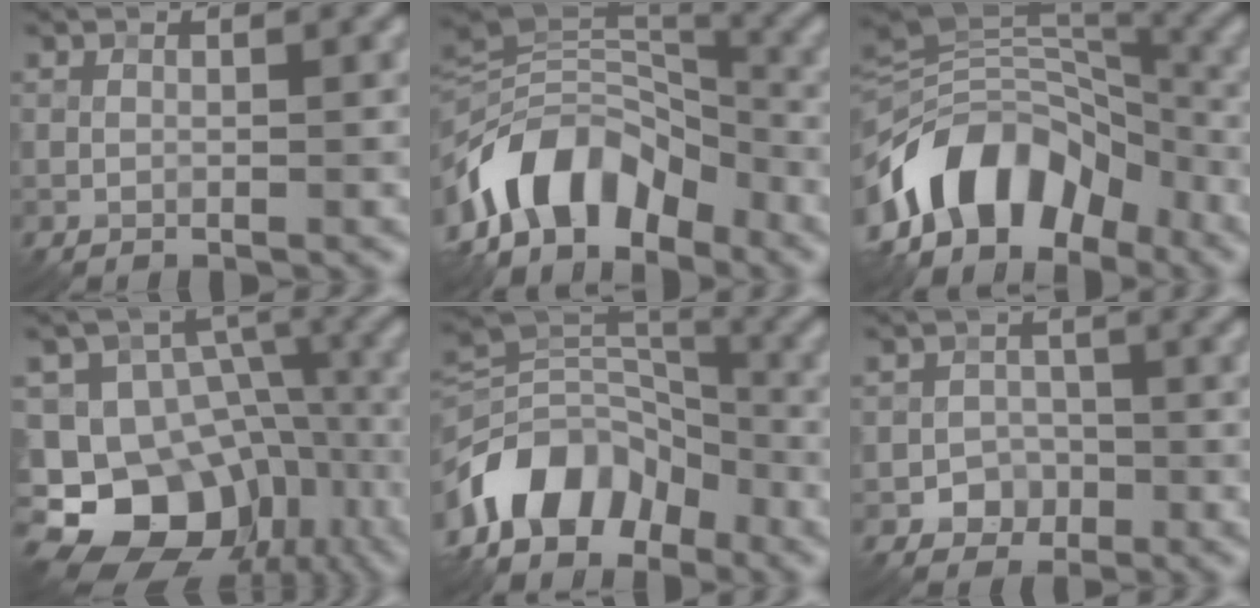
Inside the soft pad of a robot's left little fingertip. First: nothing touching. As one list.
[{"total": 9.3, "force": [-5.6, 5.3, 5.2], "torque": [-0.069, 0.008, -0.106]}, {"total": 11.9, "force": [-6.6, 7.1, 6.9], "torque": [-0.115, 0.024, -0.135]}, {"total": 16.8, "force": [-8.3, 12.9, 6.7], "torque": [-0.131, -0.012, -0.136]}, {"total": 9.4, "force": [-5.5, 6.1, 4.7], "torque": [-0.065, 0.006, -0.114]}, {"total": 2.6, "force": [-1.3, 2.2, 0.5], "torque": [0.012, 0.009, -0.026]}]